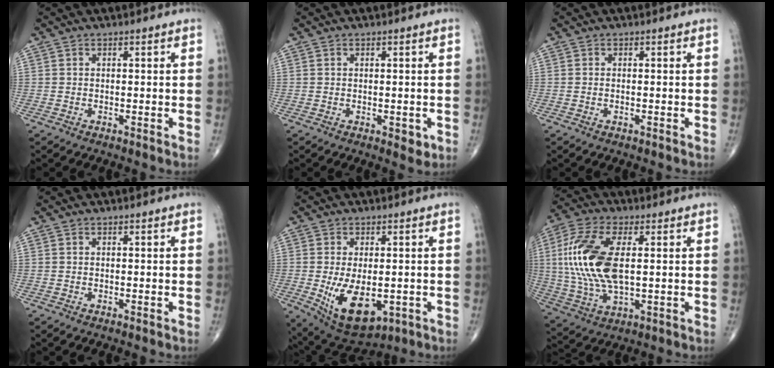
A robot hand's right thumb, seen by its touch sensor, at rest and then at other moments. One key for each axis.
{"total": 2.4, "fx": -0.4, "fy": 1.4, "fz": 1.9, "tx": -0.016, "ty": -0.003, "tz": -0.002}
{"total": 0.5, "fx": -0.2, "fy": 0.2, "fz": 0.4, "tx": -0.013, "ty": 0.002, "tz": -0.002}
{"total": 0.0}
{"total": 12.2, "fx": -2.5, "fy": 6.6, "fz": 9.9, "tx": -0.158, "ty": -0.015, "tz": -0.020}
{"total": 17.2, "fx": 2.0, "fy": 8.2, "fz": 15.0, "tx": -0.329, "ty": -0.002, "tz": 0.040}